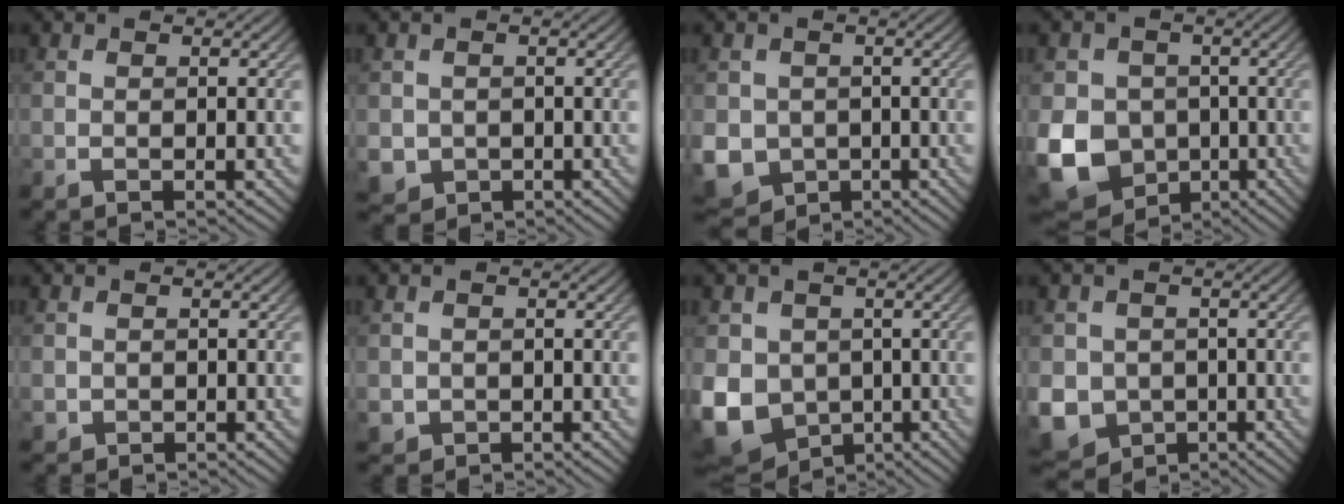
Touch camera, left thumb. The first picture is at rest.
{"total": 3.0, "force": [-0.6, 2.9, 0.8], "torque": [-0.034, -0.019, -0.012]}
{"total": 7.1, "force": [-1.5, 6.2, 3.0], "torque": [-0.087, -0.030, -0.033]}
{"total": 12.8, "force": [-3.3, 11.0, 5.6], "torque": [-0.154, -0.041, -0.078]}
{"total": 1.1, "force": [-0.1, 1.1, 0.1], "torque": [-0.005, -0.008, -0.001]}
{"total": 1.7, "force": [-0.2, 1.7, 0.3], "torque": [-0.012, -0.012, -0.003]}
{"total": 10.4, "force": [-1.9, 8.6, 5.4], "torque": [-0.157, -0.036, -0.034]}
{"total": 8.1, "force": [-1.9, 7.1, 3.4], "torque": [-0.097, -0.033, -0.042]}